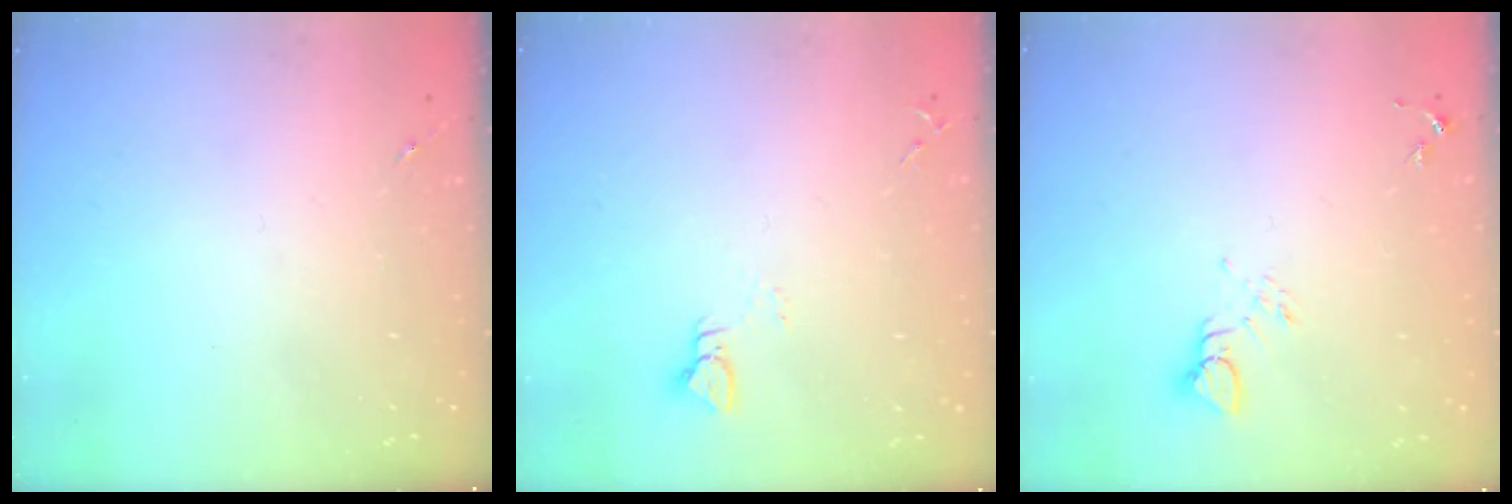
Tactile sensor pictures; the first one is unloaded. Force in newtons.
{"total": 3.0, "press": 3.0, "slide": 0.3}
{"total": 3.8, "press": 3.7, "slide": 0.4}